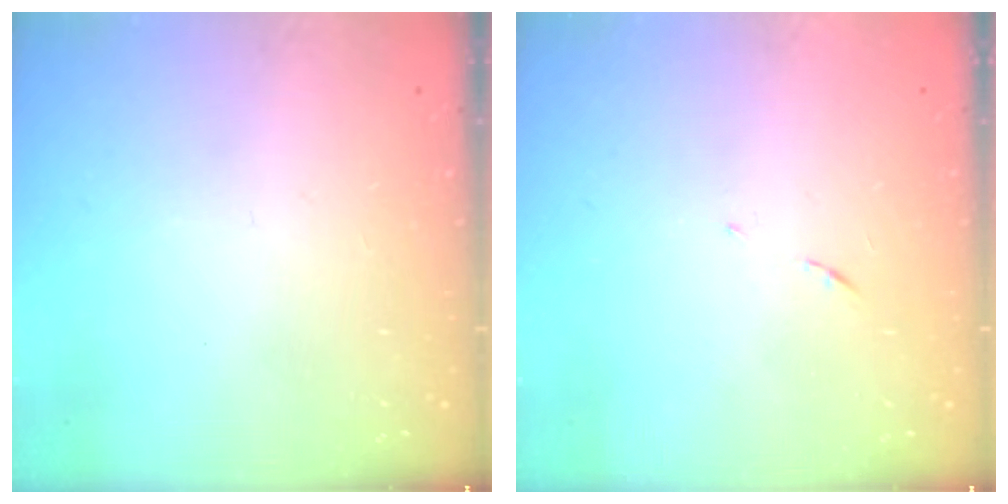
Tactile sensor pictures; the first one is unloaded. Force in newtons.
{"total": 5.0, "press": 5.0, "slide": 0.3}